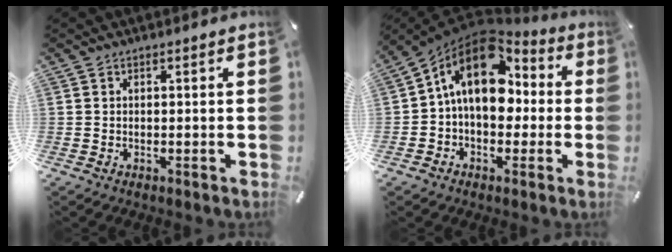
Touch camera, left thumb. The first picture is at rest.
{"total": 16.0, "force": [3.4, 11.0, 11.1], "torque": [-0.201, -0.008, 0.055]}